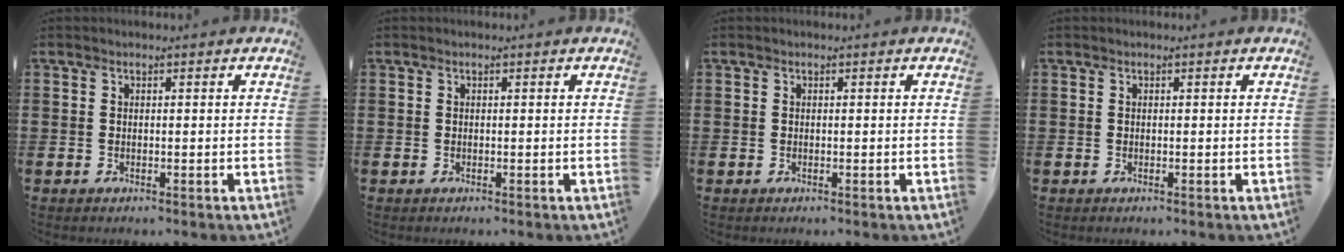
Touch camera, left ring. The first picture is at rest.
{"total": 0.0}
{"total": 0.0}
{"total": 0.0}